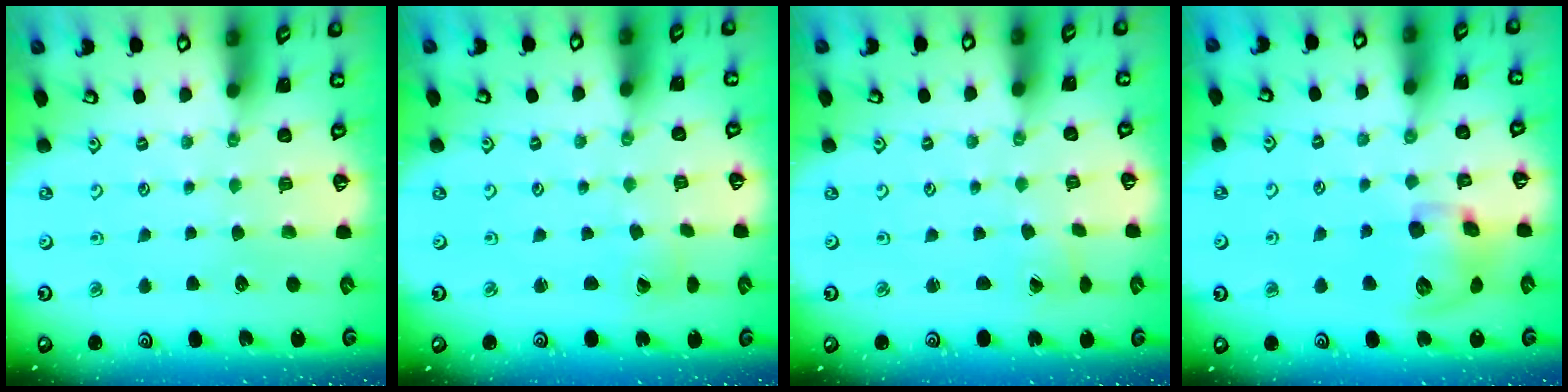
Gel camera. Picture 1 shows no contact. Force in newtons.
{"total": 0.5, "press": 0.5, "slide": 0.0}
{"total": 0.0}
{"total": 13.4, "press": 13.2, "slide": 2.0}